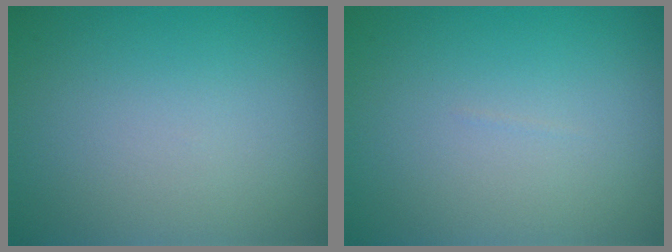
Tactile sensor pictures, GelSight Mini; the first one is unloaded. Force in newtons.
{"total": 0.0}